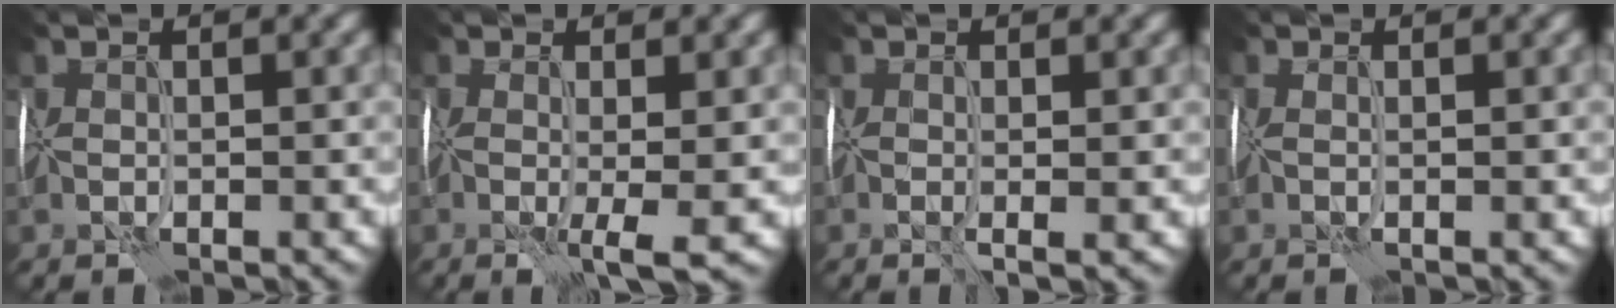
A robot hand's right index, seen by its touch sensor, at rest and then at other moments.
{"total": 4.1, "force": [-1.1, 1.1, 3.8], "torque": [-0.083, -0.014, -0.015]}
{"total": 1.6, "force": [-0.2, 0.5, 1.5], "torque": [-0.033, -0.004, -0.005]}
{"total": 0.9, "force": [0.2, 0.4, 0.8], "torque": [-0.013, 0.002, 0.006]}